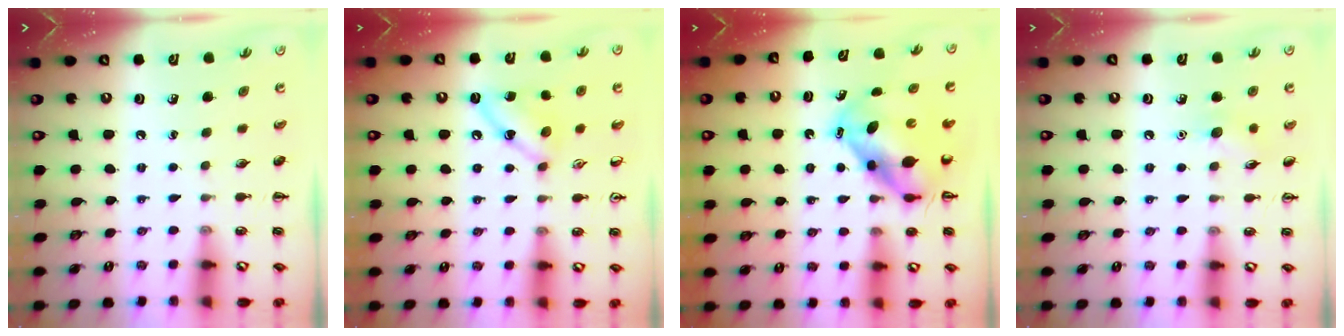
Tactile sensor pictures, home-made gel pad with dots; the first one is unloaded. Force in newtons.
{"total": 7.4, "press": 7.2, "slide": 1.5}
{"total": 6.4, "press": 6.2, "slide": 1.6}
{"total": 6.4, "press": 6.1, "slide": 1.9}